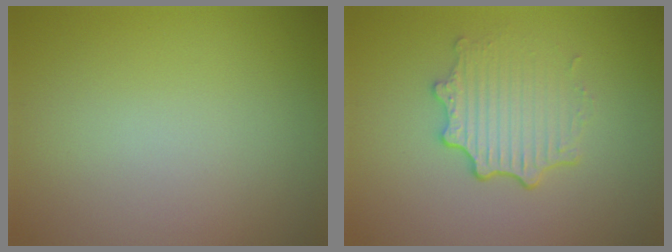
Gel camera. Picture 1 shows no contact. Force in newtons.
{"total": 3.4, "press": 2.7, "slide": 2.0}